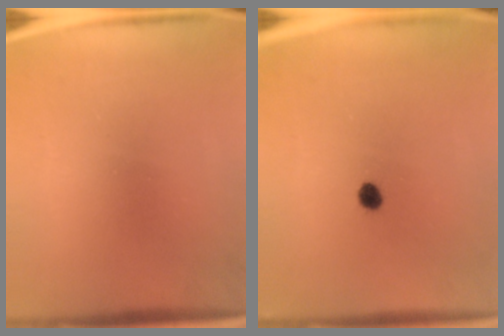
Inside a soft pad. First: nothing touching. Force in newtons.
{"total": 2.1}